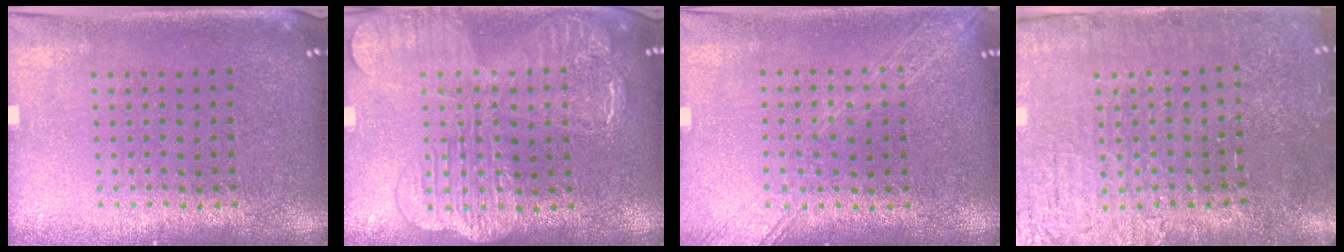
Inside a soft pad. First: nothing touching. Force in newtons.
{"total": 3.3, "press": 3.3, "slide": 0.5}
{"total": 1.7, "press": 1.7, "slide": 0.2}
{"total": 3.7, "press": 3.4, "slide": 1.3}